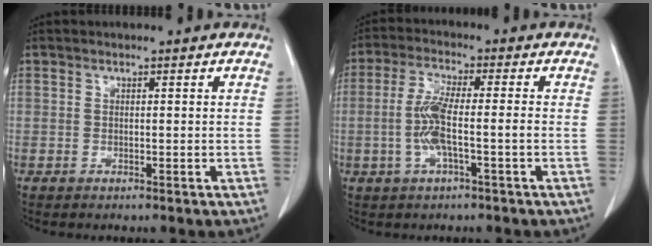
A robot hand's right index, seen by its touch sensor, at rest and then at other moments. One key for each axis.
{"total": 6.5, "fx": -1.4, "fy": 0.7, "fz": 6.3, "tx": -0.134, "ty": 0.006, "tz": -0.029}